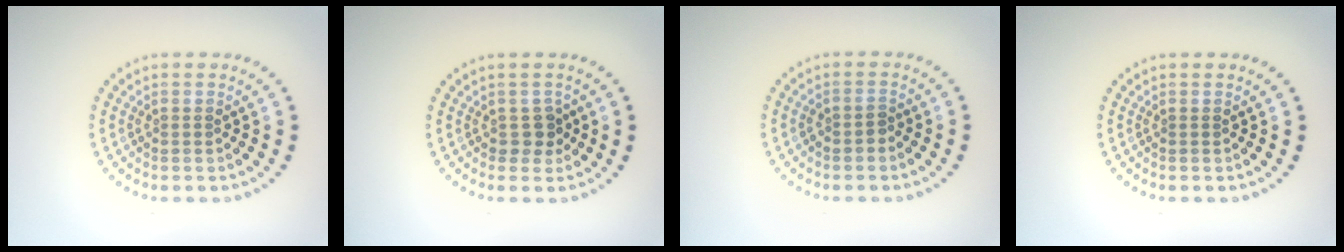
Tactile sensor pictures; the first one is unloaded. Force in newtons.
{"total": 1.5, "press": 1.4, "slide": 0.6}
{"total": 1.1, "press": 1.0, "slide": 0.4}
{"total": 0.0}